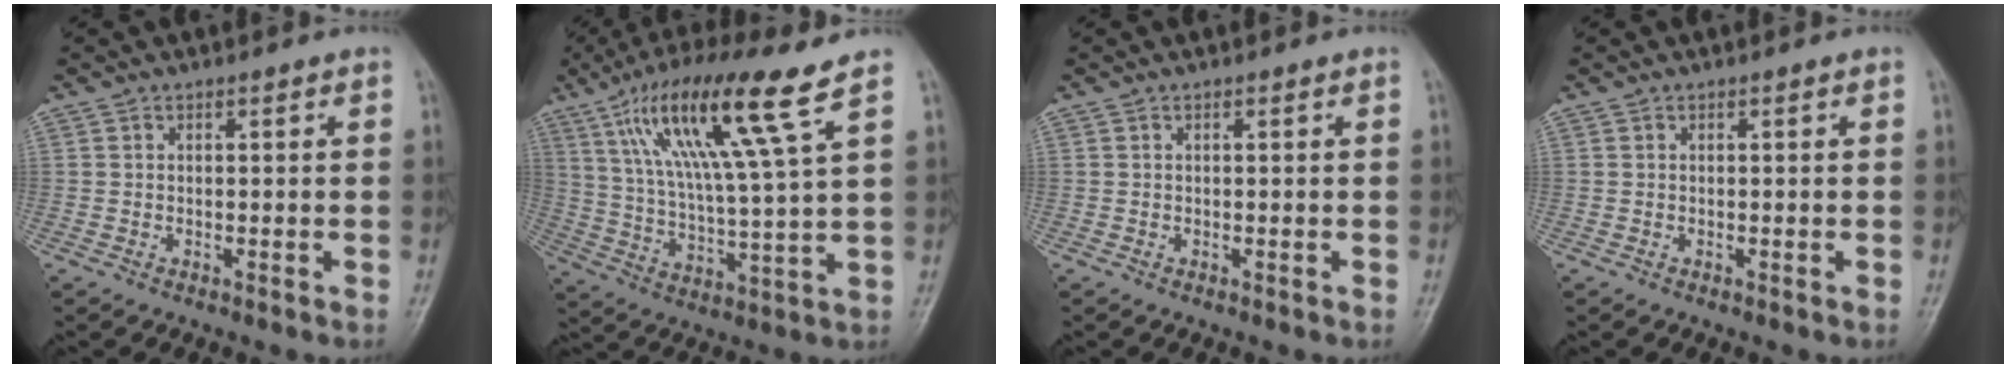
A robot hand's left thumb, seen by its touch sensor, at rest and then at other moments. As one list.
[{"total": 17.7, "force": [9.3, 1.2, 15.0], "torque": [-0.280, -0.027, 0.170]}, {"total": 0.0}, {"total": 0.0}]